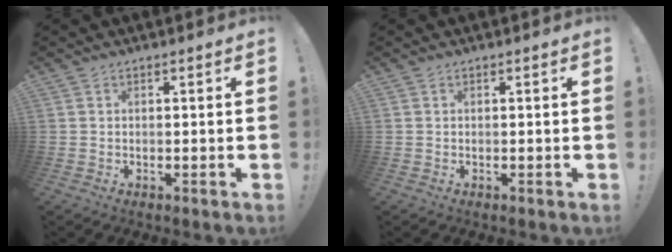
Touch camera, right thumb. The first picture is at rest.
{"total": 0.0}